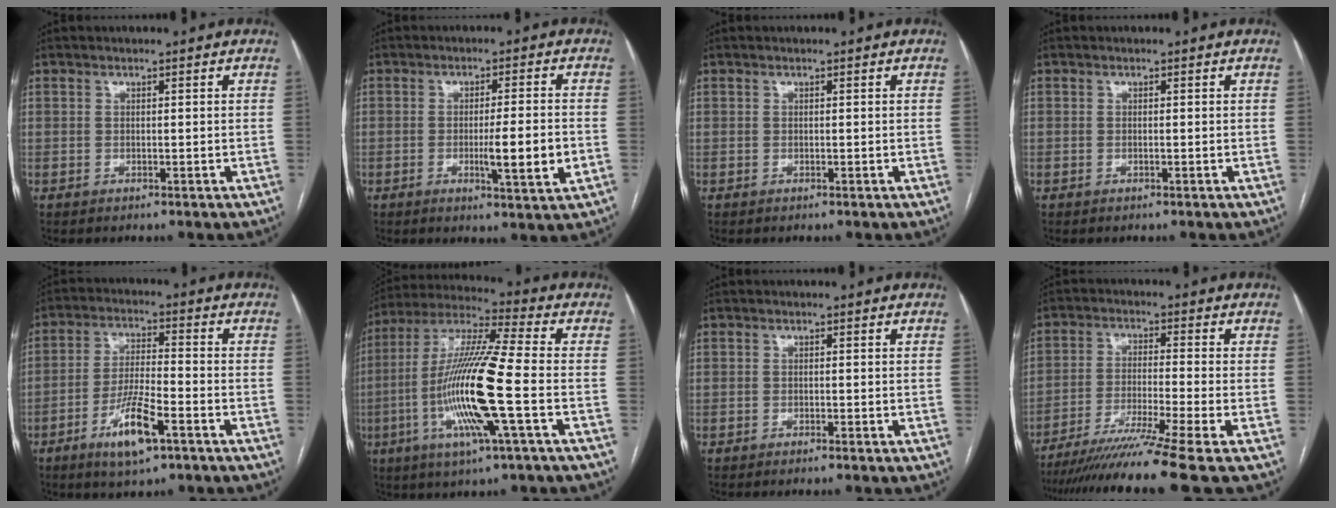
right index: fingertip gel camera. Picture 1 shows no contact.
{"total": 7.3, "force": [-1.8, 0.1, 7.1], "torque": [-0.107, -0.012, -0.027]}
{"total": 0.0}
{"total": 0.0}
{"total": 9.2, "force": [-4.9, 1.6, 7.6], "torque": [-0.150, -0.009, -0.086]}
{"total": 17.1, "force": [-4.1, 0.1, 16.6], "torque": [-0.336, -0.009, -0.086]}
{"total": 1.1, "force": [-0.9, -0.3, 0.6], "torque": [-0.008, 0.003, -0.015]}
{"total": 12.6, "force": [-10.0, -3.5, 6.9], "torque": [-0.103, -0.035, -0.165]}